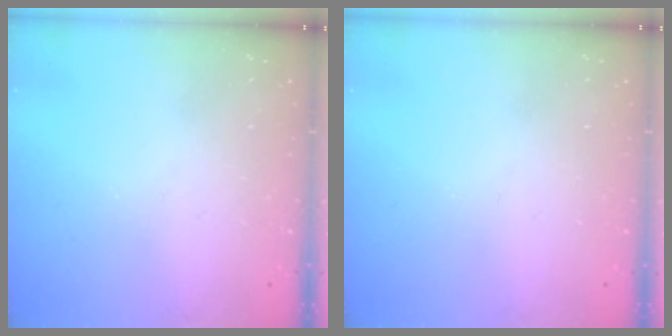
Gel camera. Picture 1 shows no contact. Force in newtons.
{"total": 0.0}